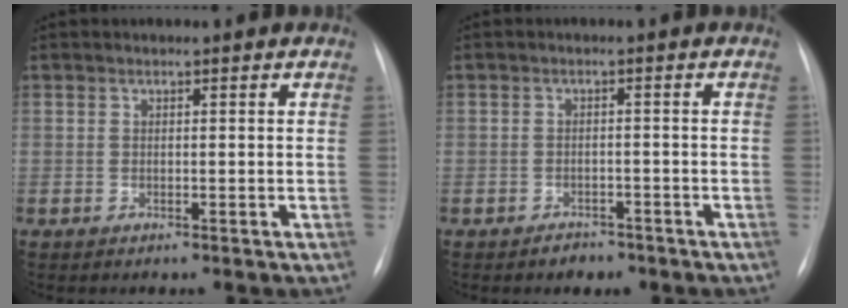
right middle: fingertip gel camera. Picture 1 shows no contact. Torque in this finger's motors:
{"motor_torque": [0.46, -0.51, -0.04, 0.00]}